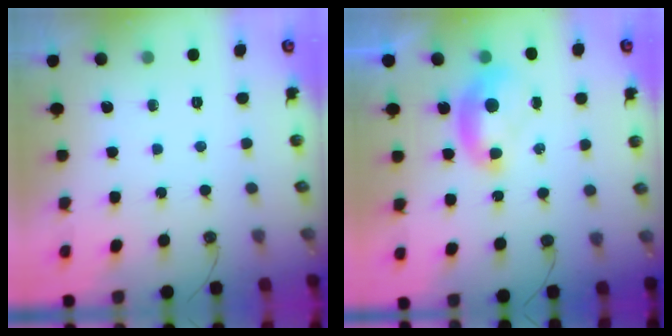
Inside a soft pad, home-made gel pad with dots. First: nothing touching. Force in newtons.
{"total": 1.9, "press": 1.9, "slide": 0.4}